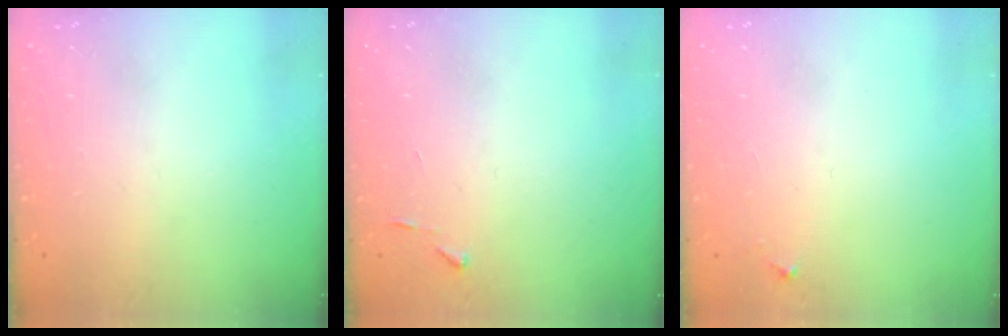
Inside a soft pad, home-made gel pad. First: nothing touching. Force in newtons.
{"total": 2.7, "press": 2.7, "slide": 0.3}
{"total": 3.5, "press": 3.5, "slide": 0.3}